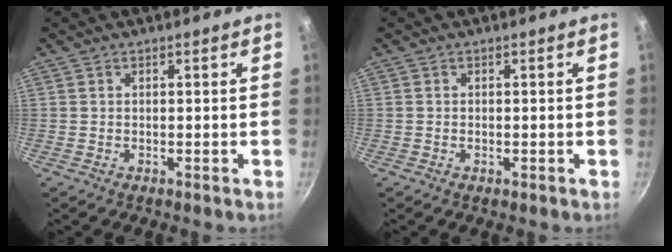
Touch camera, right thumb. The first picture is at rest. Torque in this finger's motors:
{"motor_torque": [-0.40, 0.33, -0.57, 0.16, -0.08]}